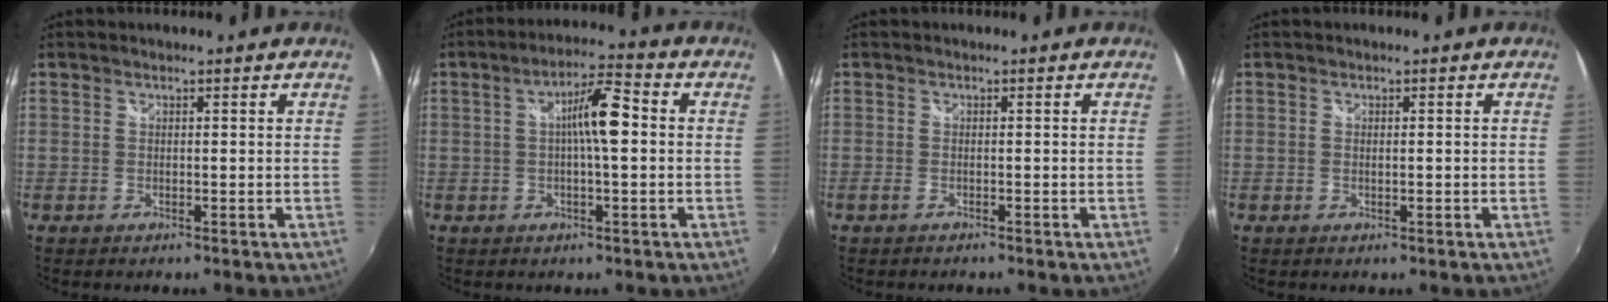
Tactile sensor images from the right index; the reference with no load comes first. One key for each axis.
{"total": 7.4, "fx": 0.4, "fy": 1.3, "fz": 7.3, "tx": -0.122, "ty": 0.016, "tz": 0.006}
{"total": 1.0, "fx": -0.8, "fy": 0.2, "fz": 0.5, "tx": -0.011, "ty": -0.003, "tz": -0.016}
{"total": 0.7, "fx": -0.2, "fy": 0.3, "fz": 0.6, "tx": -0.009, "ty": -0.001, "tz": -0.003}